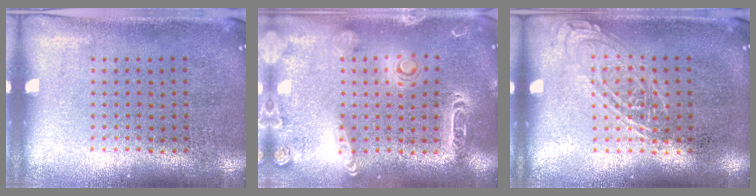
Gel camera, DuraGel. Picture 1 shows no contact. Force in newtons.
{"total": 2.0, "press": 1.9, "slide": 0.7}
{"total": 1.0, "press": 1.0, "slide": 0.1}